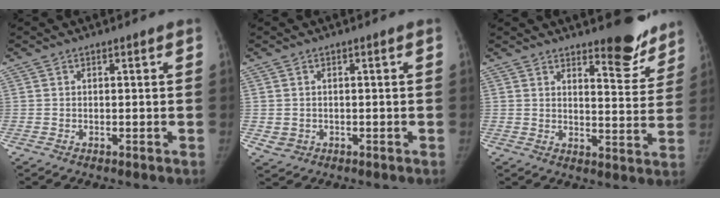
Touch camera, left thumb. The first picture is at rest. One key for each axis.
{"total": 2.2, "fx": -0.3, "fy": 2.0, "fz": 0.6, "tx": -0.004, "ty": 0.001, "tz": 0.004}
{"total": 9.6, "fx": 7.7, "fy": 2.9, "fz": 5.0, "tx": -0.031, "ty": -0.062, "tz": 0.105}